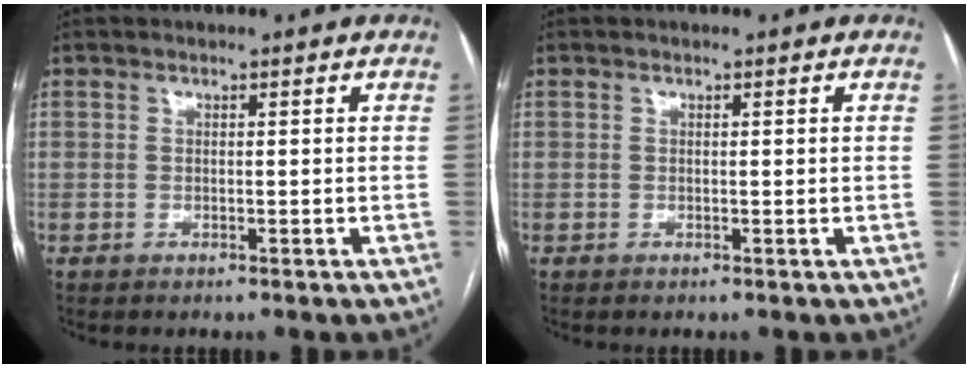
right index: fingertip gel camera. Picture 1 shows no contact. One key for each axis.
{"total": 0.0}